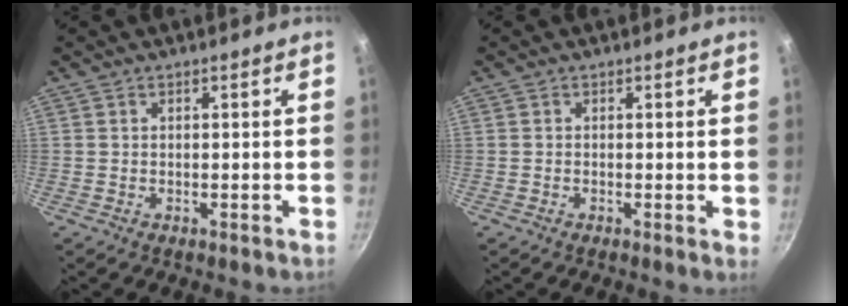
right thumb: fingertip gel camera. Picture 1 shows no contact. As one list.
[{"total": 0.8, "force": [0.0, 0.0, 0.8], "torque": [-0.011, -0.002, -0.005]}]